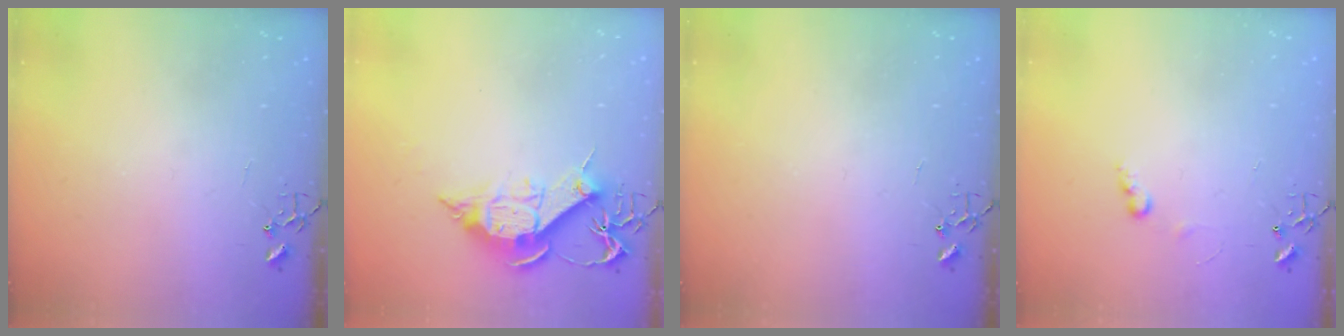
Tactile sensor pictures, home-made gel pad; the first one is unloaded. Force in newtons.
{"total": 11.4, "press": 11.3, "slide": 1.1}
{"total": 0.0}
{"total": 6.0, "press": 5.9, "slide": 0.7}